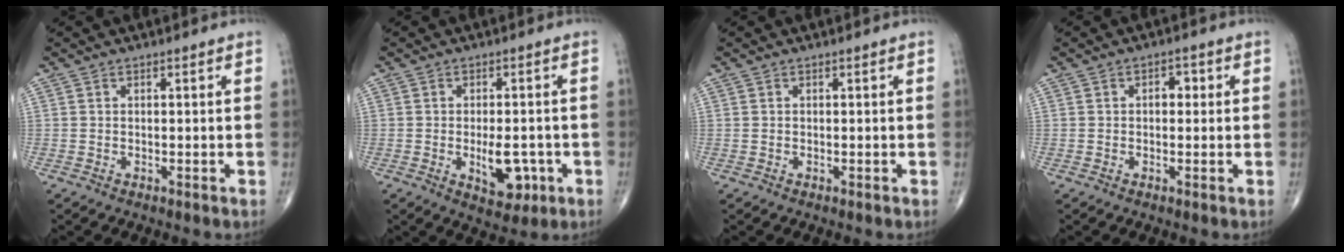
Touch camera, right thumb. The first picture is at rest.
{"total": 7.1, "force": [-1.8, 3.7, 5.8], "torque": [-0.066, 0.001, -0.017]}
{"total": 0.0}
{"total": 2.4, "force": [0.3, 1.6, 1.8], "torque": [-0.012, 0.007, -0.002]}